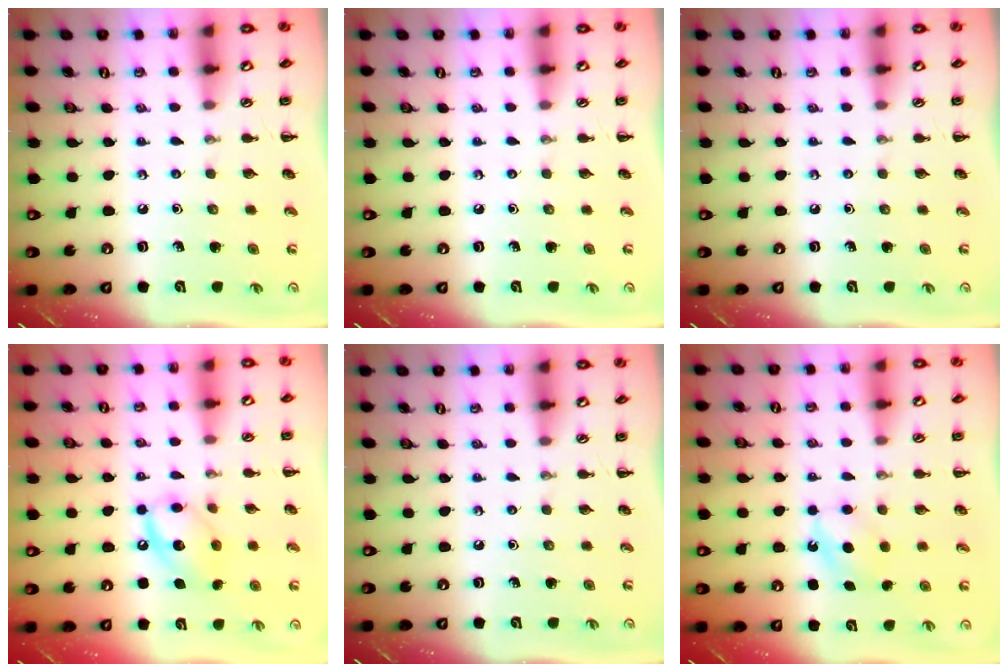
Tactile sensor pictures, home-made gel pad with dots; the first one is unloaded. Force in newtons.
{"total": 0.0}
{"total": 0.0}
{"total": 12.6, "press": 12.5, "slide": 1.8}
{"total": 0.0}
{"total": 5.6, "press": 5.4, "slide": 1.5}